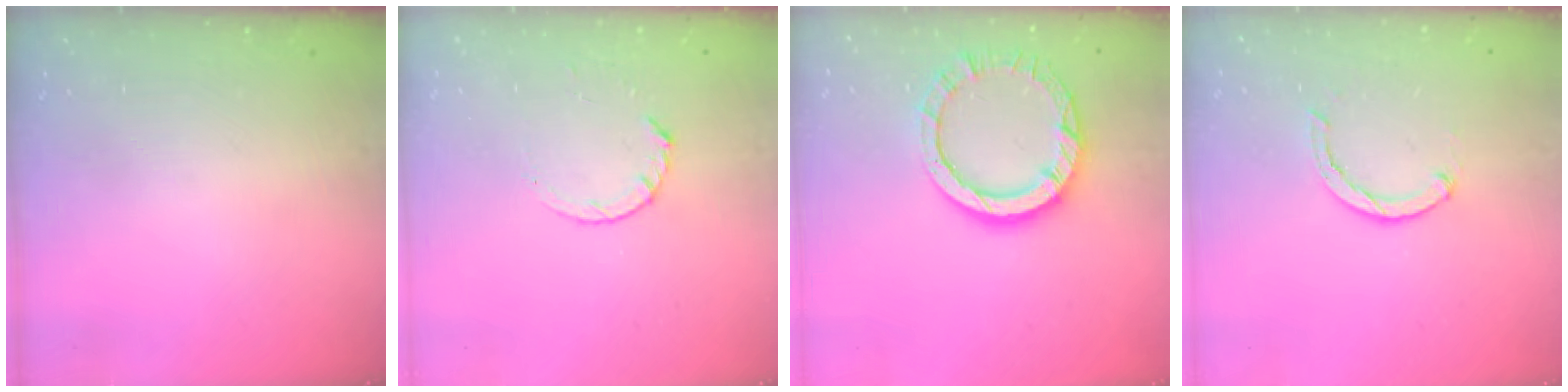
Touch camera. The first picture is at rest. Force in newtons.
{"total": 4.2, "press": 4.2, "slide": 0.5}
{"total": 9.6, "press": 9.6, "slide": 0.5}
{"total": 3.1, "press": 3.1, "slide": 0.3}